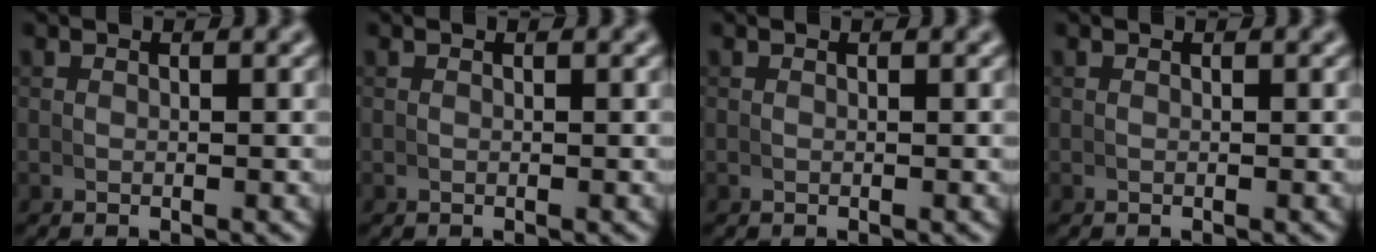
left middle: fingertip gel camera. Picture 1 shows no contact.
{"total": 0.0}
{"total": 0.0}
{"total": 0.0}